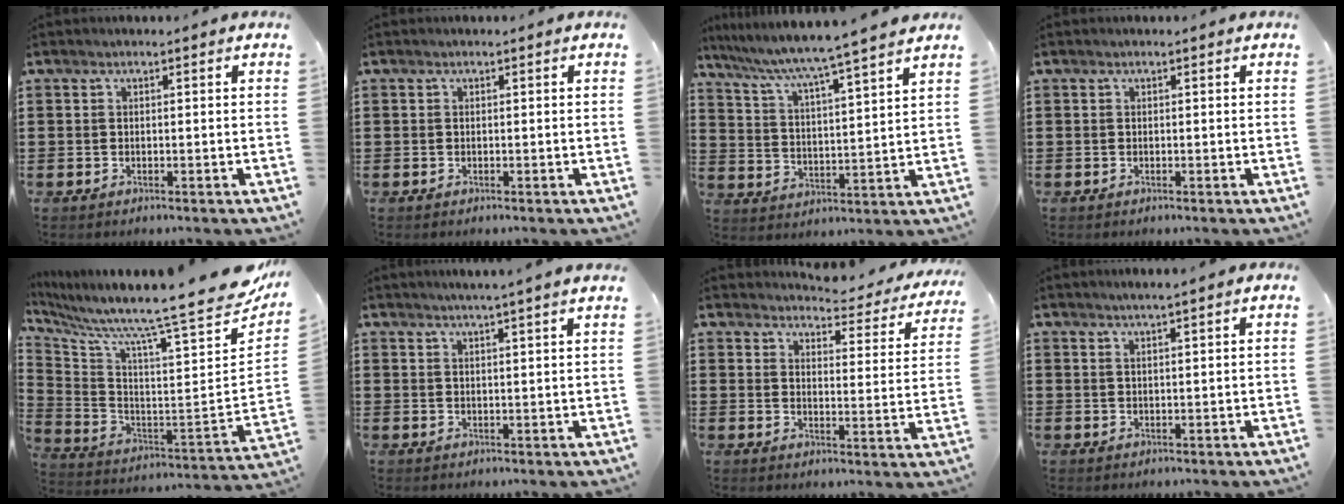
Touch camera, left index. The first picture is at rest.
{"total": 0.0}
{"total": 5.4, "force": [4.7, -1.1, 2.3], "torque": [-0.068, -0.043, 0.070]}
{"total": 0.0}
{"total": 9.9, "force": [8.5, -0.8, 5.1], "torque": [-0.099, -0.101, 0.123]}
{"total": 2.4, "force": [2.1, -0.8, 0.8], "torque": [-0.017, -0.005, 0.039]}
{"total": 4.1, "force": [3.9, 0.4, 1.0], "torque": [-0.024, -0.034, 0.061]}
{"total": 1.5, "force": [1.2, -0.2, 0.9], "torque": [-0.017, 0.000, 0.021]}